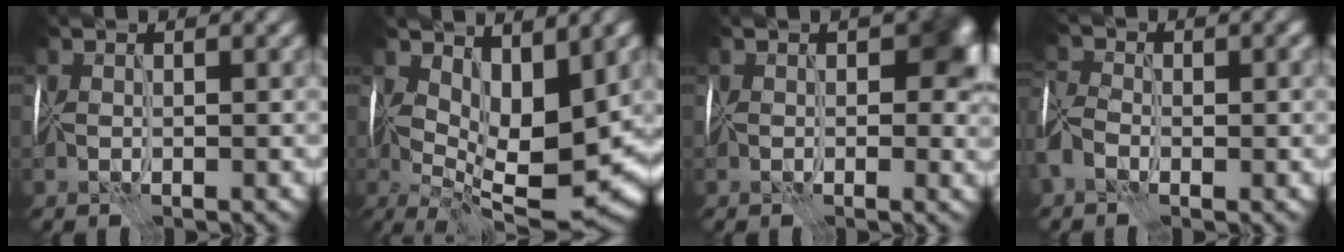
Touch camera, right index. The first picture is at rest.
{"total": 8.5, "force": [1.3, 3.6, 7.5], "torque": [-0.130, -0.010, 0.024]}
{"total": 4.8, "force": [0.2, 3.4, 3.4], "torque": [-0.034, 0.002, -0.001]}
{"total": 3.7, "force": [-1.4, 2.4, 2.4], "torque": [-0.052, 0.007, -0.041]}